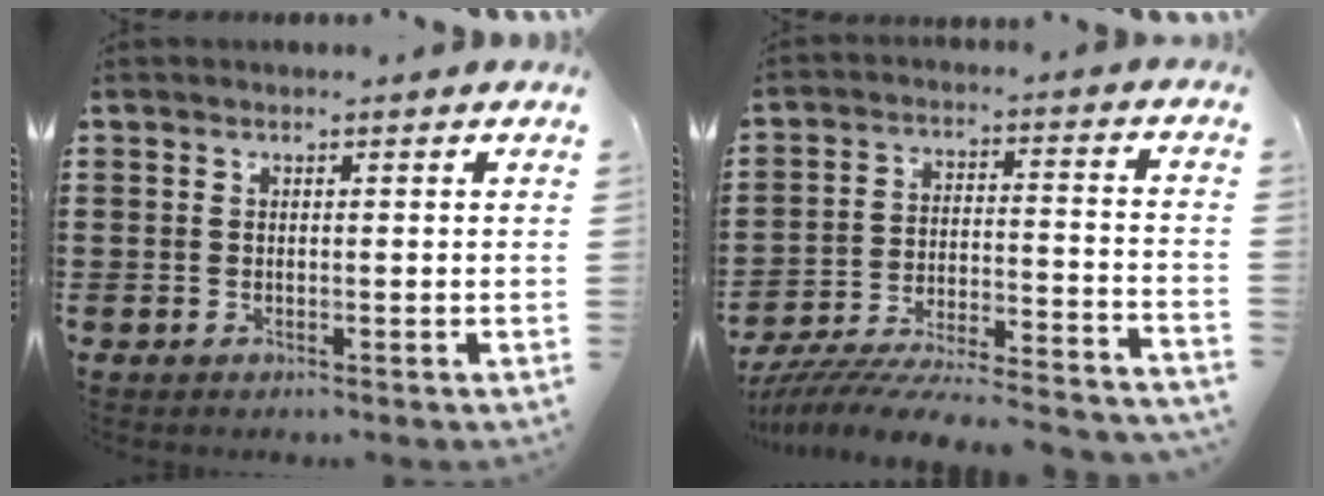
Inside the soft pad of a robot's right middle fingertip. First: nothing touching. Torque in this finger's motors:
{"motor_torque": [0.62, -0.22, 0.48, 0.21]}